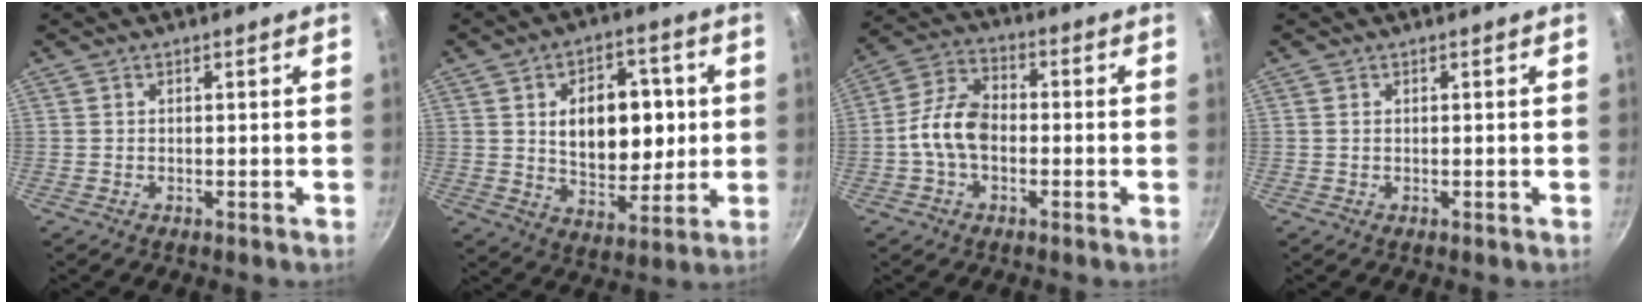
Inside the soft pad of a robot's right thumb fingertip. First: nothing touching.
{"total": 16.1, "force": [2.5, 10.5, 11.9], "torque": [-0.122, -0.009, 0.043]}
{"total": 9.5, "force": [-1.5, 6.3, 6.9], "torque": [-0.115, 0.032, -0.043]}
{"total": 0.6, "force": [0.2, 0.4, 0.3], "torque": [-0.006, 0.001, 0.003]}